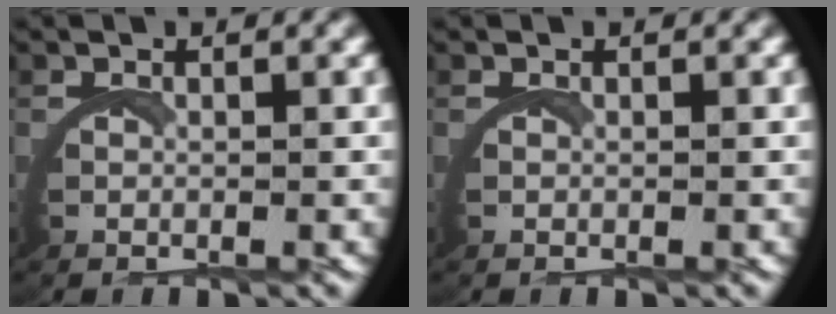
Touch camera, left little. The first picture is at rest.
{"total": 0.0}